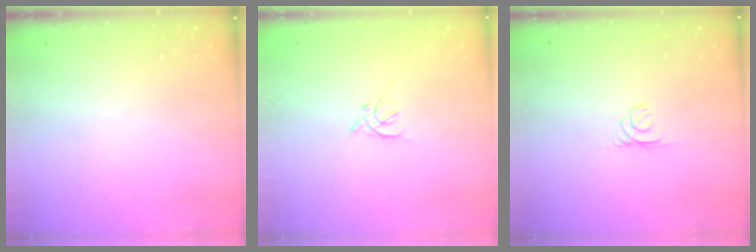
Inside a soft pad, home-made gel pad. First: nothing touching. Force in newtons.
{"total": 2.7, "press": 2.6, "slide": 0.7}
{"total": 0.6, "press": 0.6, "slide": 0.1}